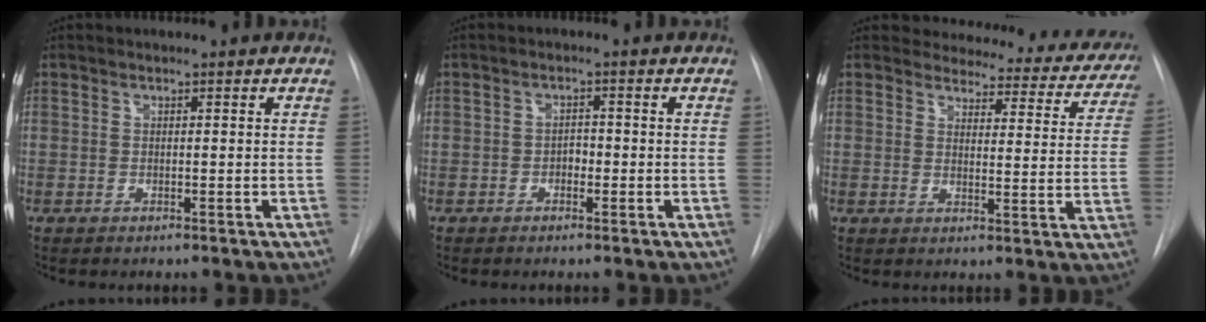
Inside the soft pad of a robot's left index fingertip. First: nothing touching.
{"total": 1.9, "force": [-1.5, 0.9, 0.9], "torque": [-0.009, -0.001, -0.024]}
{"total": 18.4, "force": [17.1, 5.6, 3.7], "torque": [-0.013, -0.070, 0.166]}